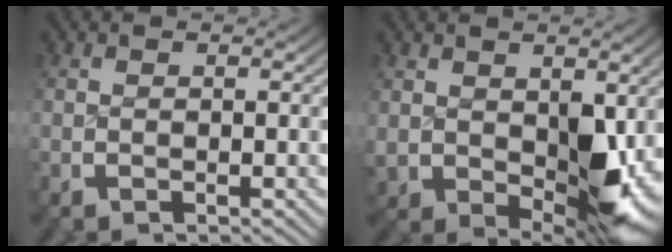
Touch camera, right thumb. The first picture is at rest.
{"total": 6.9, "force": [-0.2, 4.1, 5.6], "torque": [-0.084, -0.037, 0.026]}